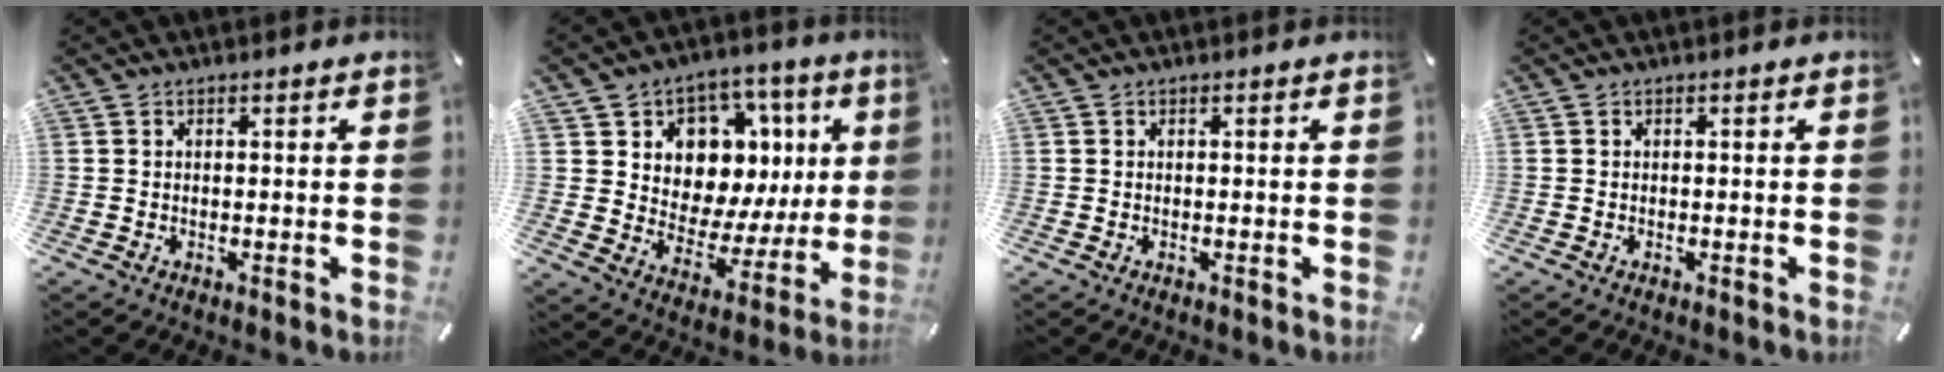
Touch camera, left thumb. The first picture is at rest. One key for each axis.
{"total": 10.7, "fx": 4.7, "fy": 8.8, "fz": 4.0, "tx": -0.052, "ty": -0.062, "tz": 0.087}
{"total": 0.0}
{"total": 0.0}